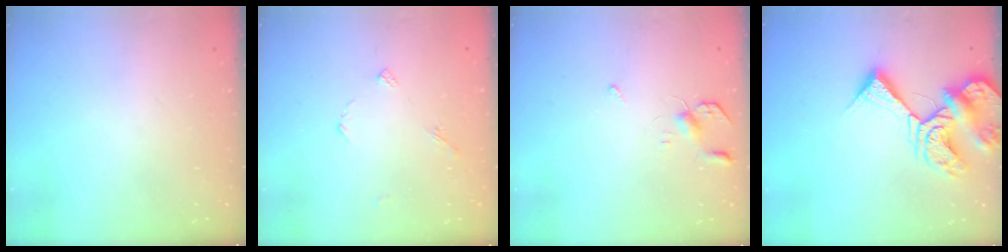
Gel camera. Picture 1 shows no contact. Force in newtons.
{"total": 3.3, "press": 3.3, "slide": 0.4}
{"total": 3.9, "press": 3.8, "slide": 0.7}
{"total": 12.1, "press": 12.0, "slide": 1.6}